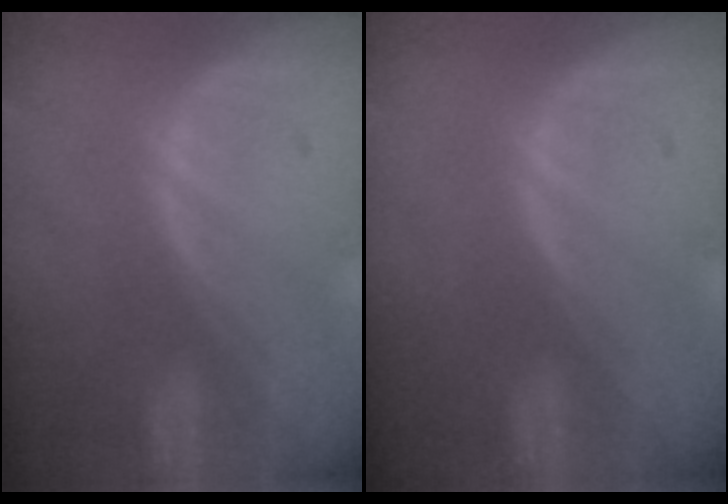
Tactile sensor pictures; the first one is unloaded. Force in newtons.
{"total": 0.0}